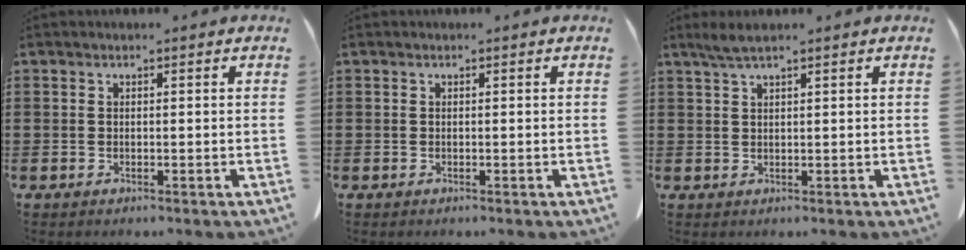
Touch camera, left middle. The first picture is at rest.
{"total": 0.0}
{"total": 2.2, "force": [1.7, 0.1, 1.4], "torque": [-0.031, 0.001, 0.031]}